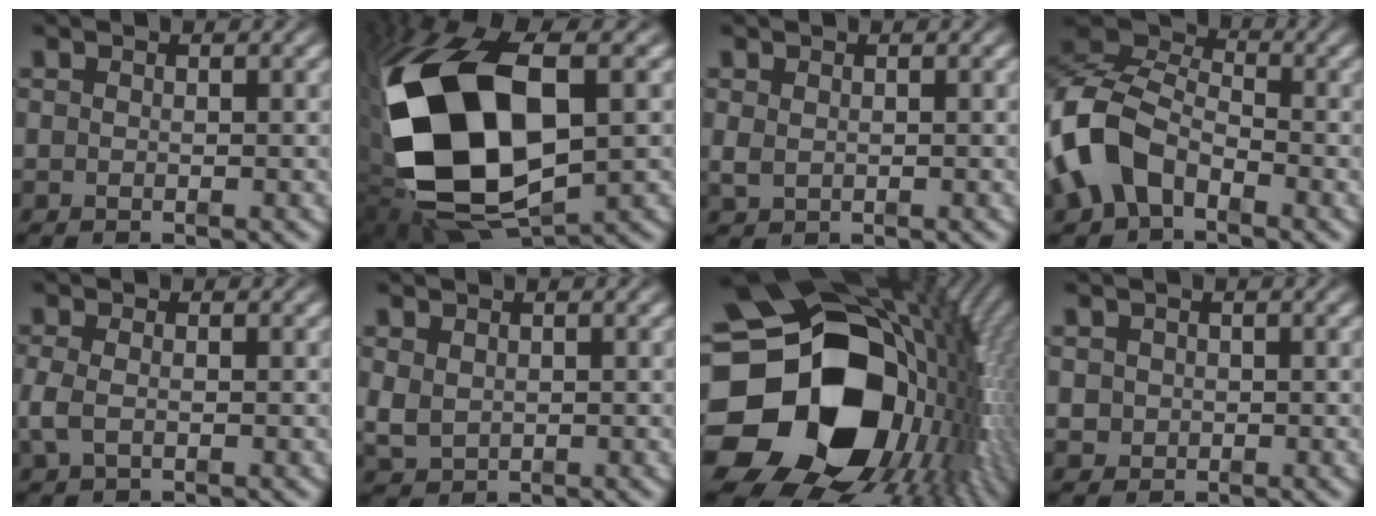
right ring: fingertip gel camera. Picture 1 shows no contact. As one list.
[{"total": 19.4, "force": [-1.0, 12.2, 15.0], "torque": [-0.326, -0.055, 0.016]}, {"total": 0.5, "force": [0.1, 0.4, 0.4], "torque": [-0.015, -0.008, 0.012]}, {"total": 8.0, "force": [-0.8, 6.5, 4.6], "torque": [-0.124, -0.015, -0.018]}, {"total": 1.6, "force": [-0.6, 0.9, 1.2], "torque": [-0.041, -0.009, -0.003]}, {"total": 2.3, "force": [0.2, 2.1, 1.0], "torque": [-0.034, -0.016, 0.018]}, {"total": 38.1, "force": [-0.8, 25.1, 28.6], "torque": [-0.417, -0.048, -0.015]}, {"total": 2.3, "force": [-0.1, 2.3, 0.6], "torque": [-0.019, -0.009, 0.004]}]